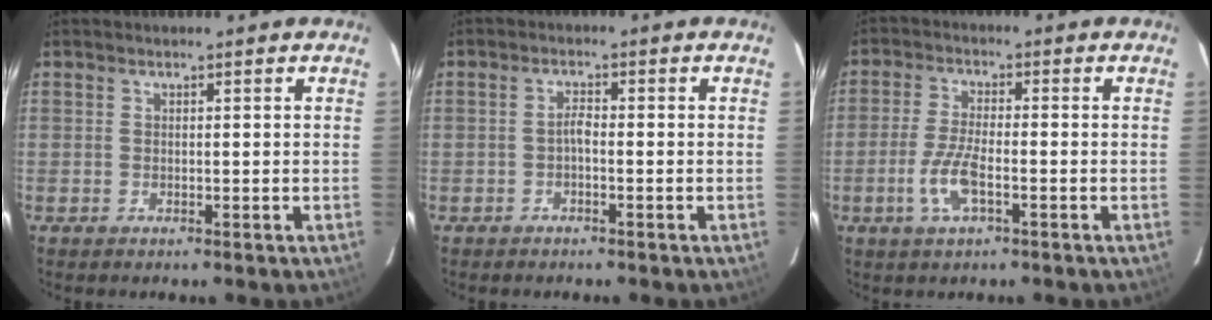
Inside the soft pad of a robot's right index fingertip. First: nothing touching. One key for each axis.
{"total": 1.6, "fx": -0.8, "fy": 0.4, "fz": 1.2, "tx": -0.024, "ty": 0.007, "tz": -0.017}
{"total": 6.7, "fx": -2.5, "fy": 1.8, "fz": 5.9, "tx": -0.129, "ty": -0.004, "tz": -0.050}